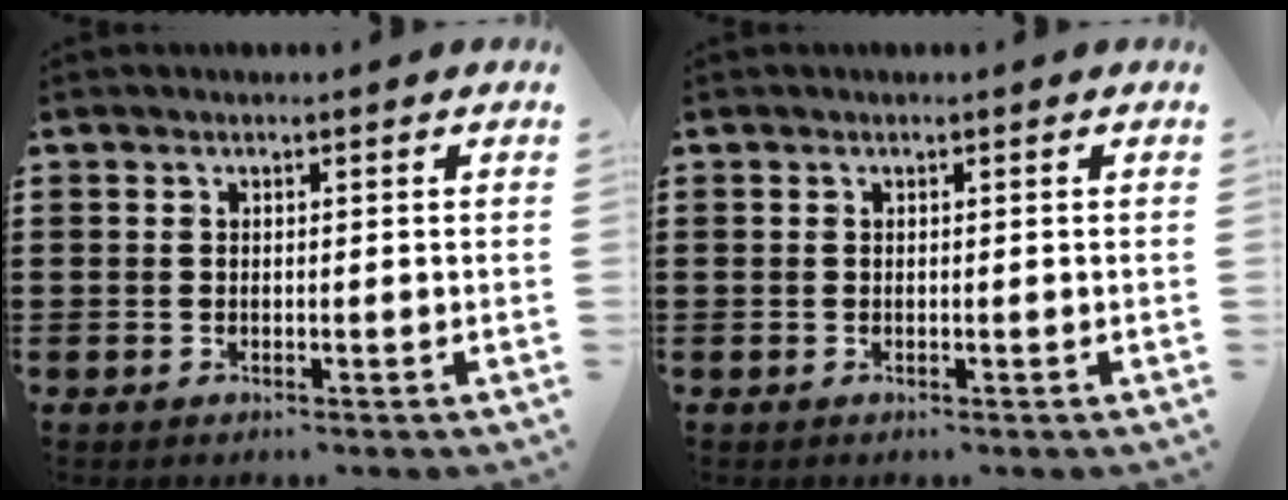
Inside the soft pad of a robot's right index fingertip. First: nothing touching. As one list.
[{"total": 0.0}]